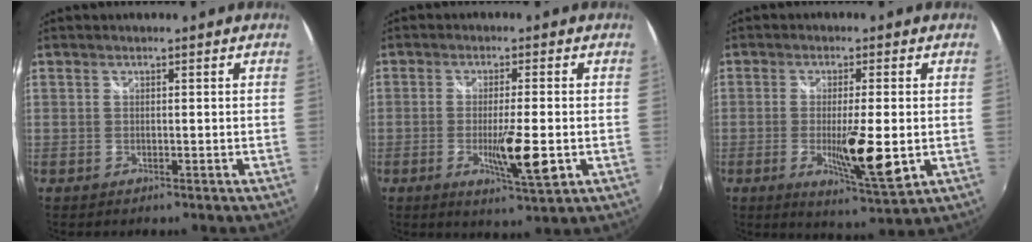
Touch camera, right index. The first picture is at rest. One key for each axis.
{"total": 7.8, "fx": -2.0, "fy": 1.0, "fz": 7.5, "tx": -0.131, "ty": -0.018, "tz": -0.031}
{"total": 9.8, "fx": -1.8, "fy": 1.8, "fz": 9.4, "tx": -0.162, "ty": -0.023, "tz": -0.028}